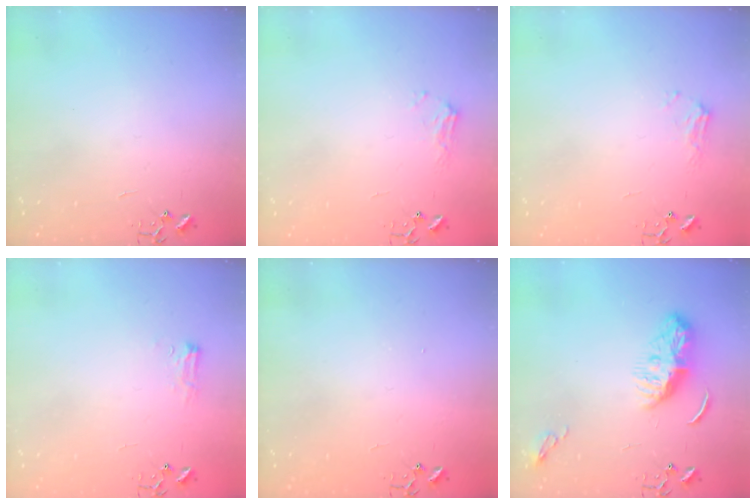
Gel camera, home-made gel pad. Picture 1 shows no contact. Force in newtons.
{"total": 7.2, "press": 7.2, "slide": 0.8}
{"total": 7.2, "press": 7.2, "slide": 0.8}
{"total": 7.3, "press": 7.2, "slide": 0.9}
{"total": 1.1, "press": 1.1, "slide": 0.1}
{"total": 8.5, "press": 8.5, "slide": 0.3}